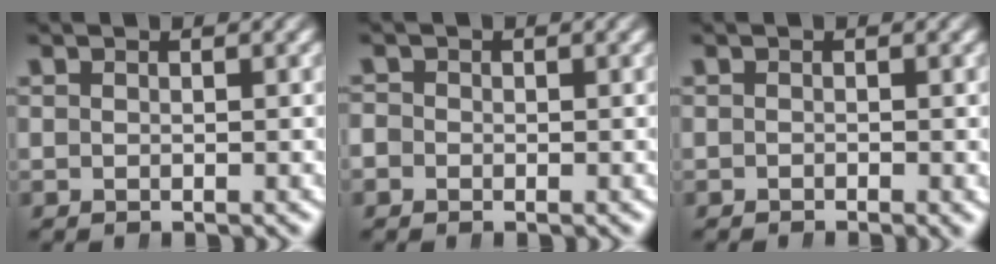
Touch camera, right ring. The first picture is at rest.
{"total": 1.9, "force": [-0.9, 1.7, 0.1], "torque": [-0.005, -0.006, -0.016]}
{"total": 0.8, "force": [-0.6, -0.3, 0.3], "torque": [0.005, -0.003, -0.009]}